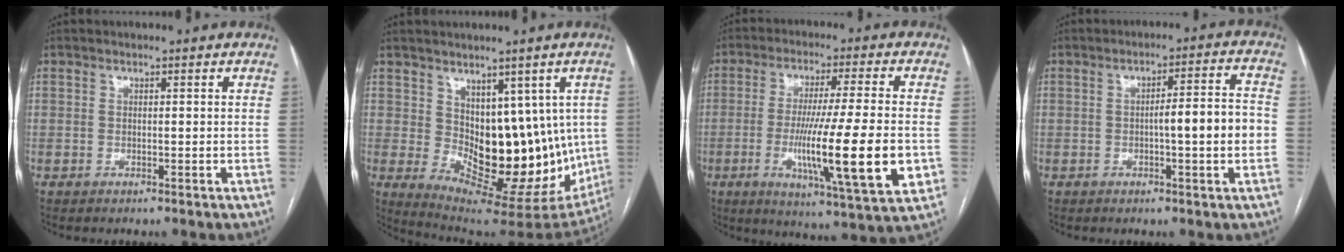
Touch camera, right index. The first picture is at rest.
{"total": 15.5, "force": [1.0, 8.0, 13.2], "torque": [-0.168, -0.007, 0.040]}
{"total": 18.0, "force": [-3.8, 0.5, 17.6], "torque": [-0.275, -0.027, -0.059]}
{"total": 7.6, "force": [-1.2, 0.4, 7.5], "torque": [-0.107, 0.017, -0.016]}